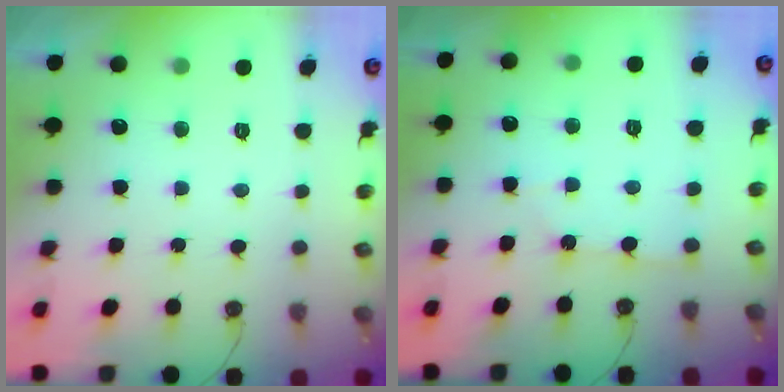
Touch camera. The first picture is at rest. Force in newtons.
{"total": 3.0, "press": 3.0, "slide": 0.5}